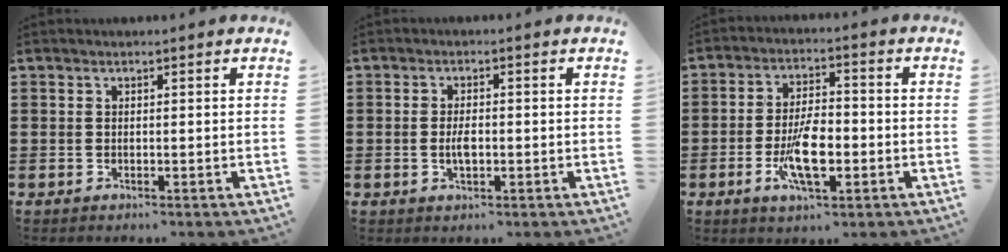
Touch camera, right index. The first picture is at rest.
{"total": 3.1, "force": [-0.5, 1.3, 2.8], "torque": [-0.059, -0.001, -0.011]}
{"total": 9.0, "force": [-2.6, 3.6, 7.8], "torque": [-0.160, -0.007, -0.047]}